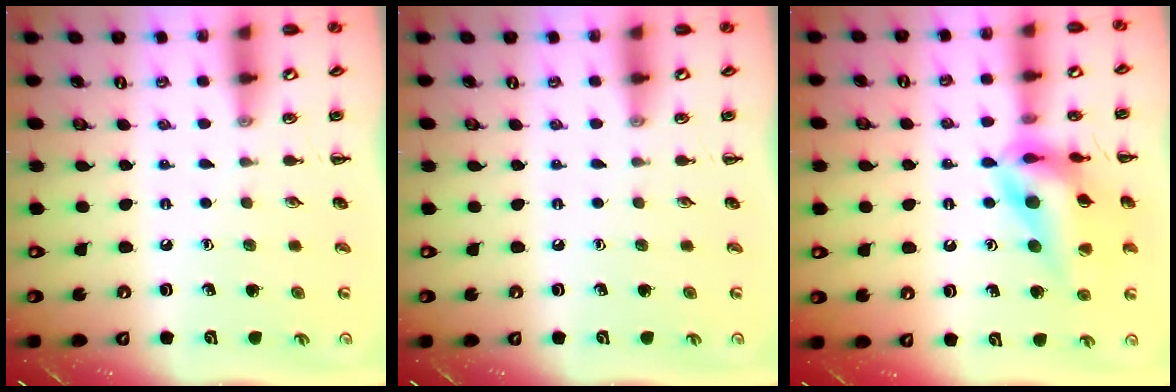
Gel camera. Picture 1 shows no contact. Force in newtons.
{"total": 0.0}
{"total": 17.4, "press": 17.1, "slide": 2.9}